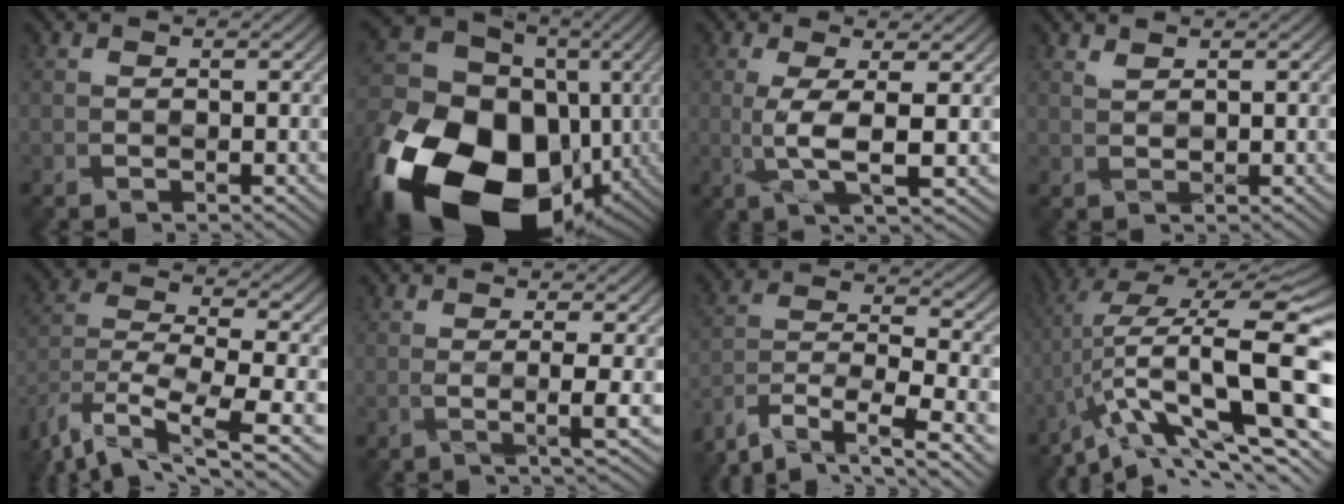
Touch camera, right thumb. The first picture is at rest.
{"total": 24.0, "force": [-8.6, 17.4, 14.2], "torque": [-0.364, -0.045, -0.137]}
{"total": 4.6, "force": [0.0, 1.0, 4.5], "torque": [-0.098, -0.001, 0.004]}
{"total": 1.1, "force": [1.0, 0.2, 0.3], "torque": [-0.008, -0.002, 0.025]}
{"total": 12.5, "force": [-8.7, 4.3, 7.8], "torque": [-0.184, -0.017, -0.145]}
{"total": 2.5, "force": [-0.1, 0.1, 2.5], "torque": [-0.046, 0.004, -0.007]}
{"total": 10.4, "force": [-7.7, 3.8, 5.9], "torque": [-0.124, -0.014, -0.144]}
{"total": 14.5, "force": [-3.2, 4.1, 13.6], "torque": [-0.225, 0.015, -0.053]}